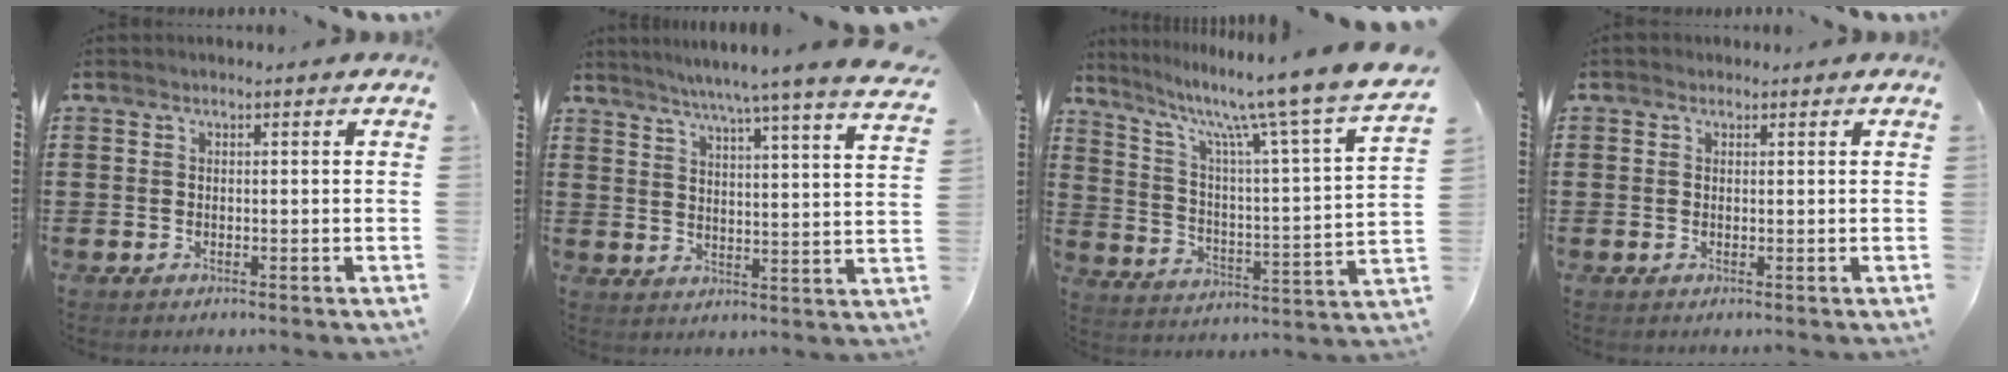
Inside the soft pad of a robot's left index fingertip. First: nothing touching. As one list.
[{"total": 5.8, "force": [5.1, -1.4, 2.5], "torque": [-0.068, -0.040, 0.081]}, {"total": 11.5, "force": [9.5, -0.6, 6.5], "torque": [-0.137, -0.082, 0.144]}, {"total": 0.7, "force": [0.4, 0.6, 0.1], "torque": [-0.004, 0.006, 0.007]}]